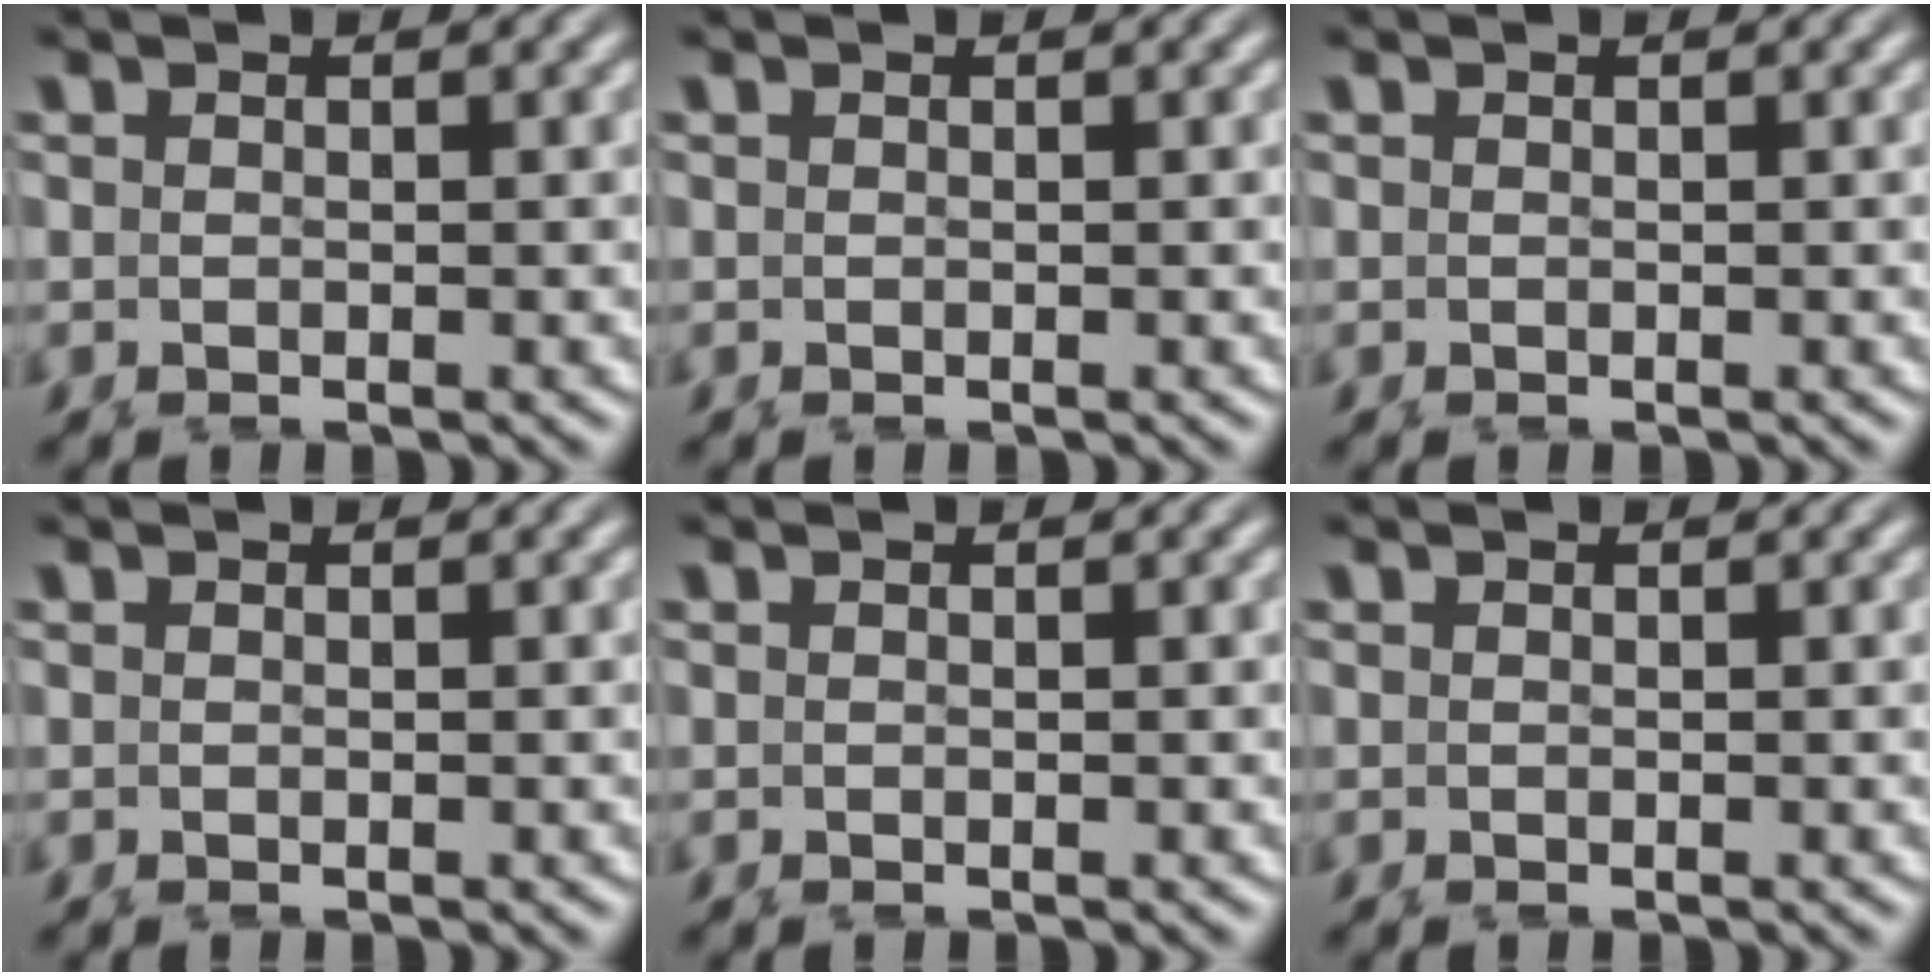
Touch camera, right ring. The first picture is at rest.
{"total": 0.0}
{"total": 0.0}
{"total": 0.0}
{"total": 0.0}
{"total": 0.0}